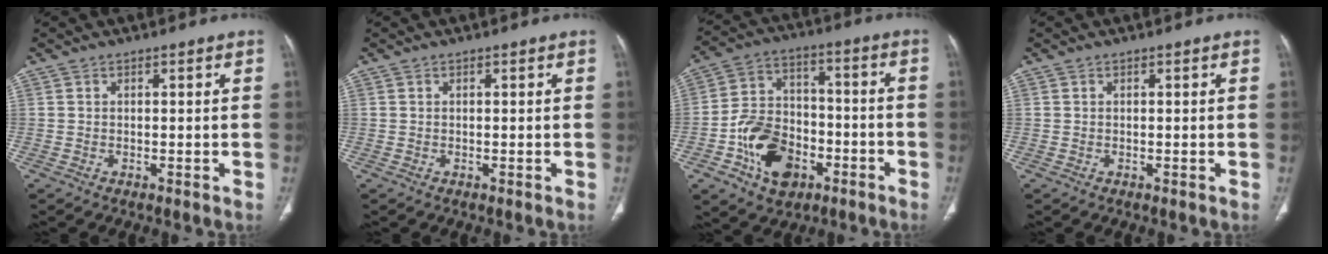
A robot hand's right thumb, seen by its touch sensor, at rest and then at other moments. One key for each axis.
{"total": 0.0}
{"total": 14.9, "fx": -6.3, "fy": 10.3, "fz": 8.7, "tx": -0.120, "ty": 0.042, "tz": -0.106}
{"total": 0.0}